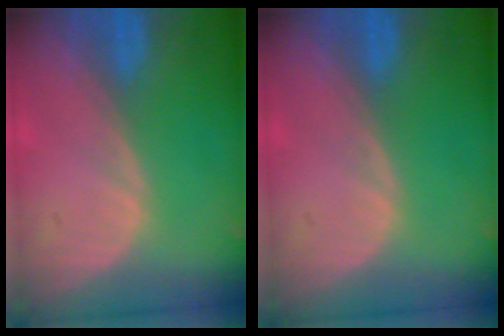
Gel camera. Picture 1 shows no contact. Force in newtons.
{"total": 0.0}